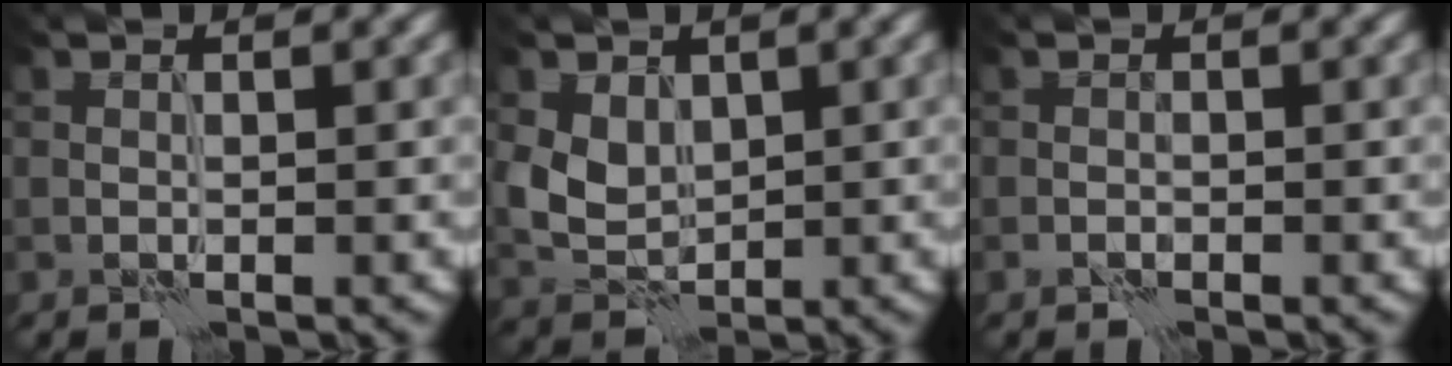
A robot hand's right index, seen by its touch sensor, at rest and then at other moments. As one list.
[{"total": 3.2, "force": [0.8, 2.4, 2.0], "torque": [-0.043, -0.004, 0.017]}, {"total": 0.5, "force": [-0.4, 0.3, 0.2], "torque": [-0.001, 0.001, -0.008]}]